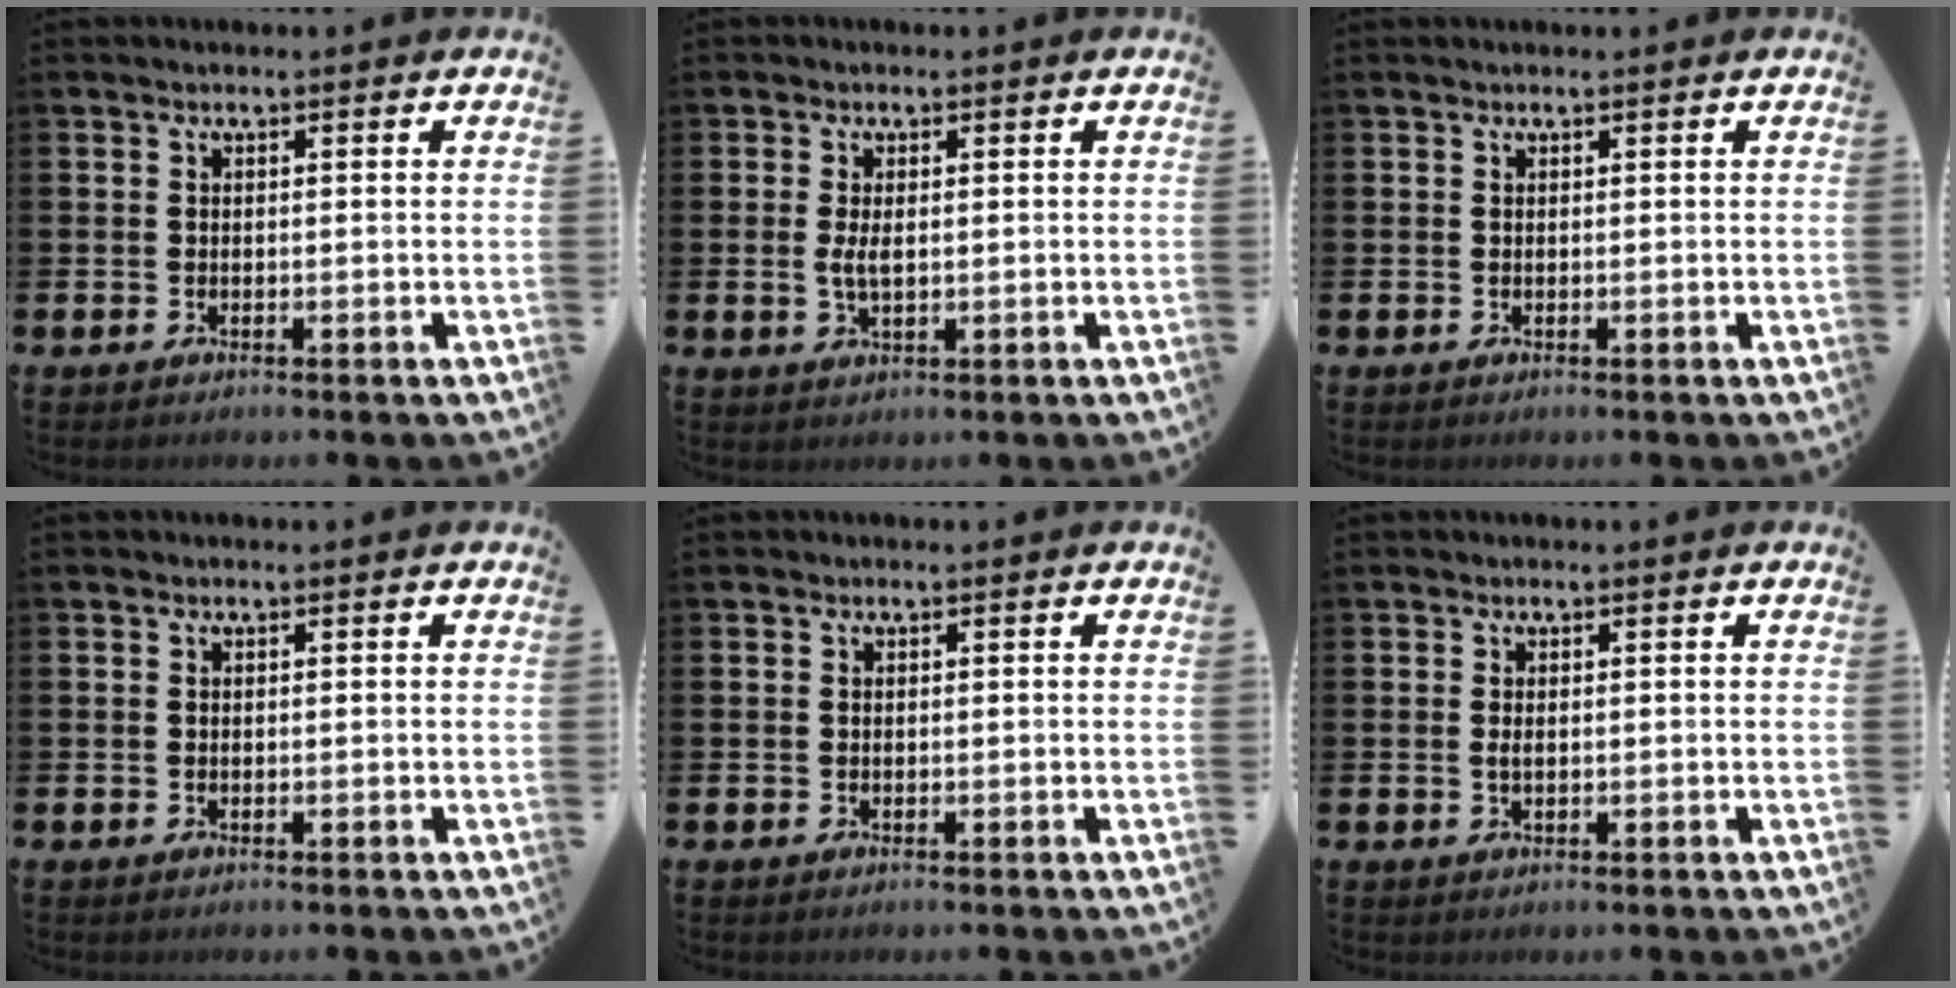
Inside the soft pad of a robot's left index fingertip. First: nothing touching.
{"total": 2.4, "force": [0.2, 1.0, 2.2], "torque": [-0.038, 0.001, 0.002]}
{"total": 0.0}
{"total": 0.0}
{"total": 0.0}
{"total": 0.8, "force": [0.1, 0.3, 0.7], "torque": [-0.009, 0.001, 0.000]}